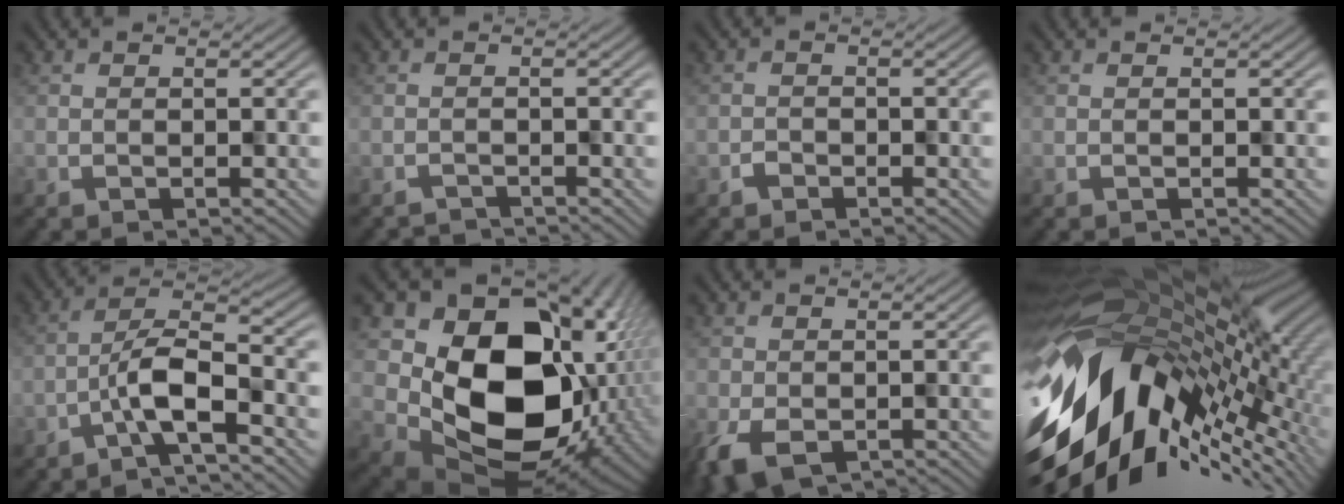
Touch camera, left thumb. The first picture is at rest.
{"total": 1.7, "force": [-1.7, 0.1, -0.2], "torque": [0.007, -0.002, -0.031]}
{"total": 1.1, "force": [-0.9, 0.5, -0.4], "torque": [0.009, -0.002, -0.017]}
{"total": 0.0}
{"total": 6.0, "force": [-3.5, 1.5, 4.7], "torque": [-0.073, 0.013, -0.069]}
{"total": 17.8, "force": [1.2, 13.7, 11.2], "torque": [-0.183, -0.066, 0.057]}
{"total": 5.7, "force": [-2.7, 3.2, 3.8], "torque": [-0.079, -0.018, -0.038]}
{"total": 18.6, "force": [-3.1, 10.9, 14.7], "torque": [-0.285, -0.036, -0.050]}